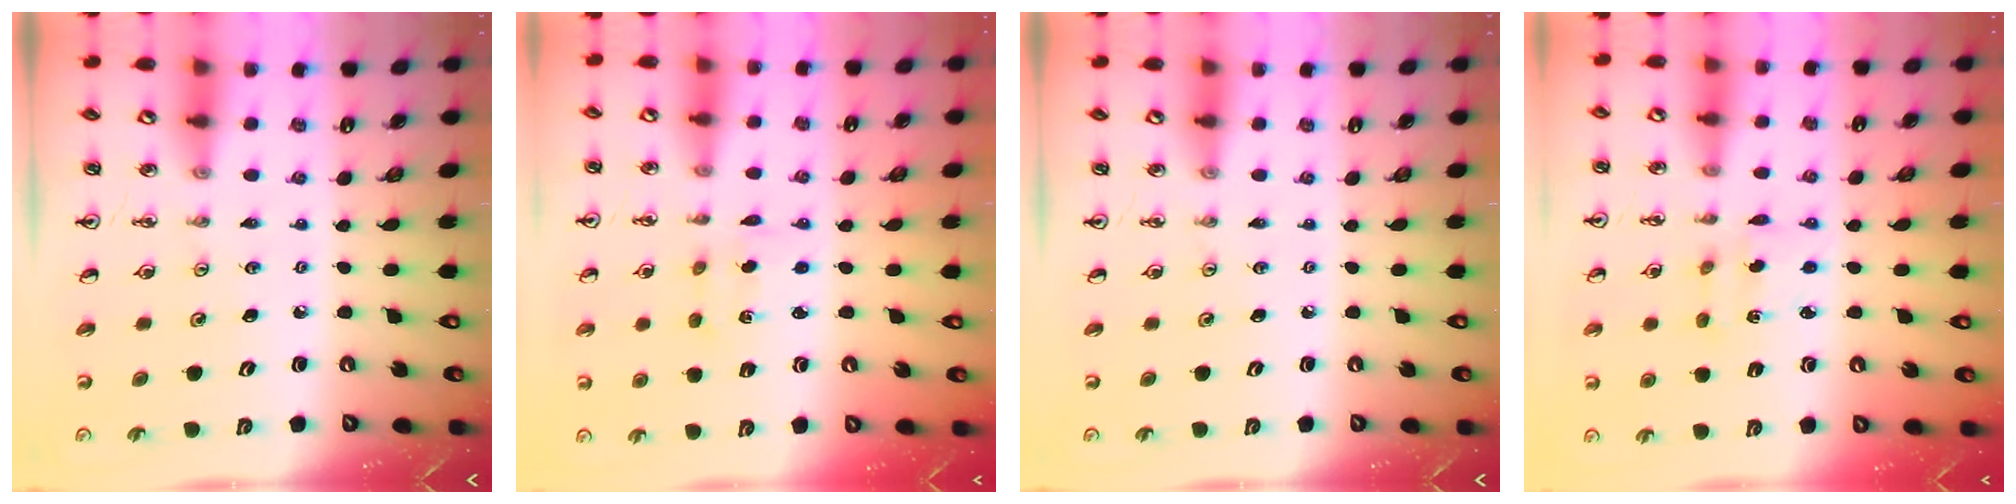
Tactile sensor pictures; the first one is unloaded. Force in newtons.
{"total": 2.5, "press": 2.4, "slide": 0.5}
{"total": 0.0}
{"total": 2.2, "press": 2.2, "slide": 0.4}